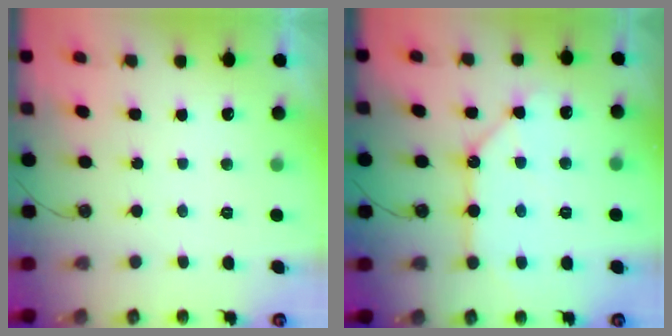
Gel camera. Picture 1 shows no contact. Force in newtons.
{"total": 10.5, "press": 10.4, "slide": 0.9}